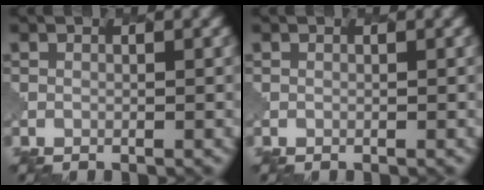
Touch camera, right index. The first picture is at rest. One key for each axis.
{"total": 0.0}